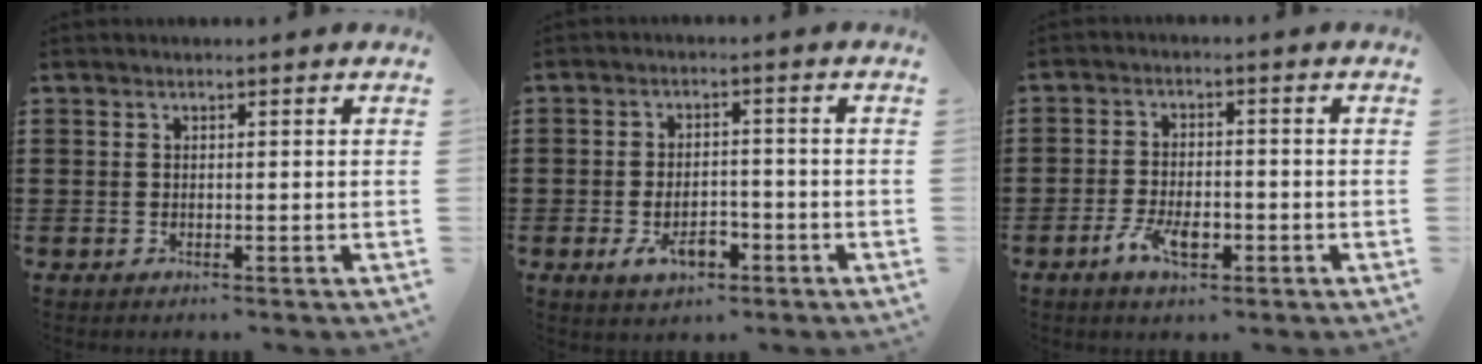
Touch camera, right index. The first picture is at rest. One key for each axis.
{"total": 4.9, "fx": -2.2, "fy": 2.5, "fz": 3.6, "tx": -0.064, "ty": 0.000, "tz": -0.044}
{"total": 5.2, "fx": -2.4, "fy": 2.4, "fz": 3.9, "tx": -0.083, "ty": 0.001, "tz": -0.047}